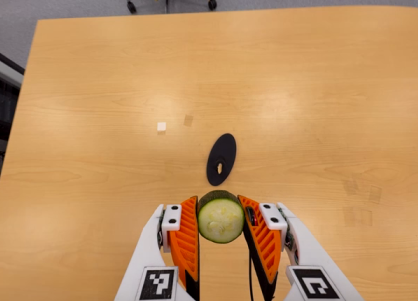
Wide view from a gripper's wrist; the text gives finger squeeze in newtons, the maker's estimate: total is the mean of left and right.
{"total": 9.8, "left": 9.0, "right": 10.7}